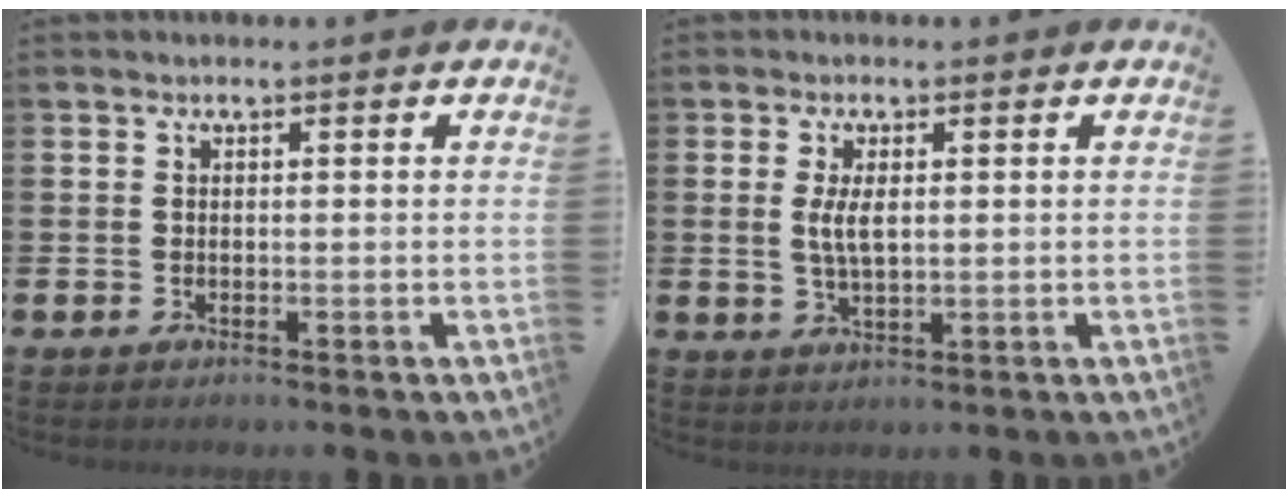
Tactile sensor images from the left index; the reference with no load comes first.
{"total": 3.5, "force": [0.8, 1.3, 3.1], "torque": [-0.050, 0.001, 0.009]}